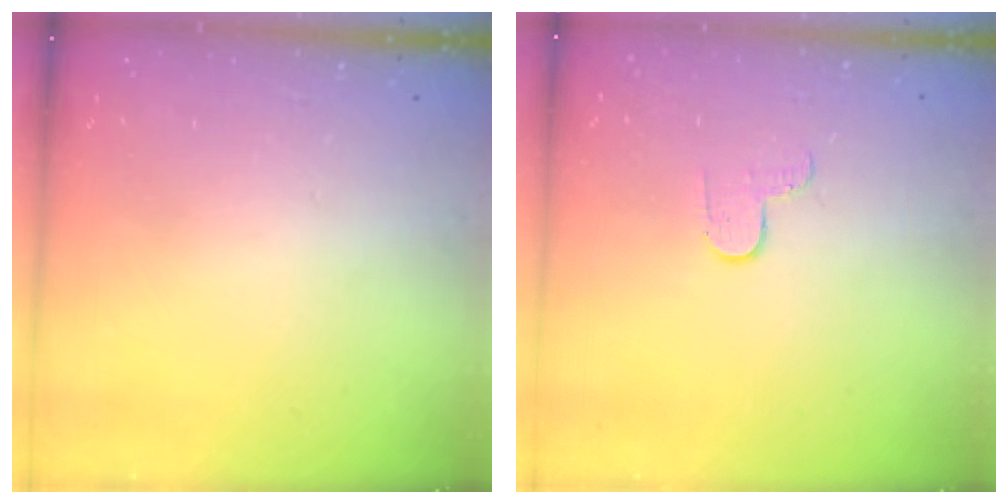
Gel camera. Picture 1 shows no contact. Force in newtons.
{"total": 3.5, "press": 3.5, "slide": 0.3}